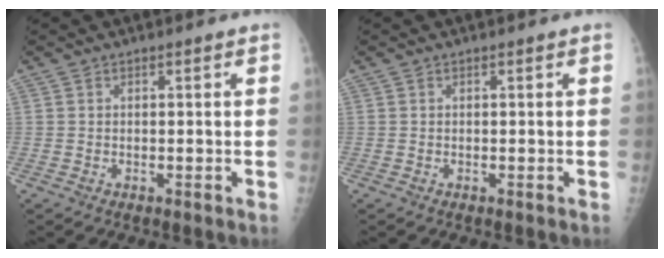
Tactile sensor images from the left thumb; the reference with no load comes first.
{"total": 0.0}